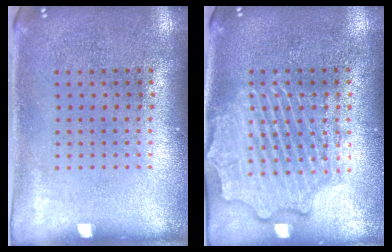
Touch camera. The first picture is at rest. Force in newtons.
{"total": 3.9, "press": 3.9, "slide": 0.5}